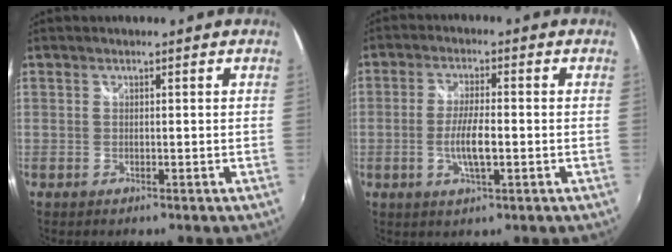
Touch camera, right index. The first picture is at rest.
{"total": 6.2, "force": [-1.4, 1.3, 5.9], "torque": [-0.116, -0.004, -0.026]}